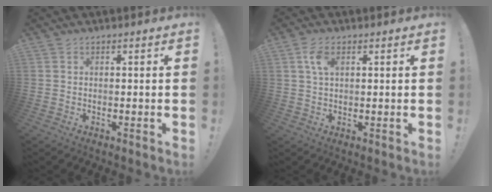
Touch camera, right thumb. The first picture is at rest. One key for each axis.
{"total": 4.5, "fx": 1.5, "fy": 2.3, "fz": 3.6, "tx": -0.060, "ty": 0.000, "tz": 0.024}